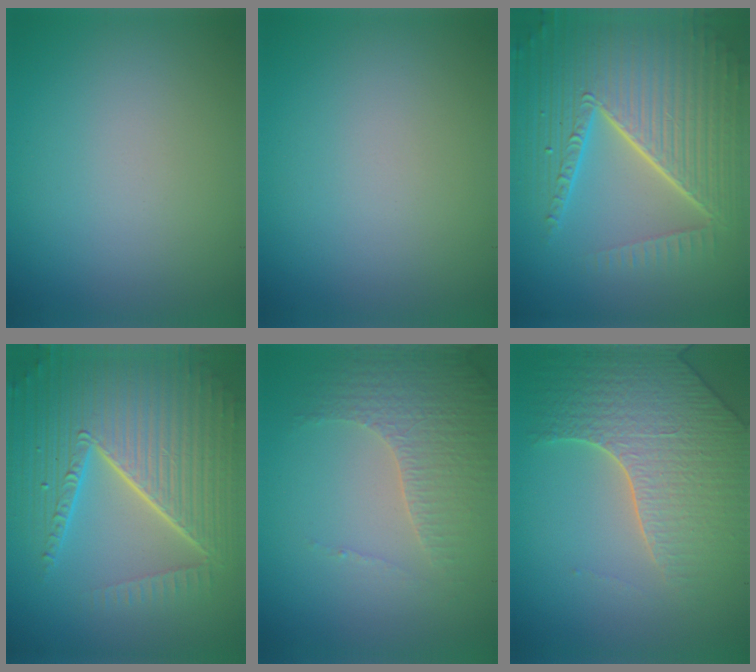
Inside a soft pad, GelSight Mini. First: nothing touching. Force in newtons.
{"total": 0.0}
{"total": 10.4, "press": 6.5, "slide": 8.1}
{"total": 10.1, "press": 6.4, "slide": 7.8}
{"total": 4.3, "press": 3.0, "slide": 3.1}
{"total": 5.5, "press": 4.8, "slide": 2.6}